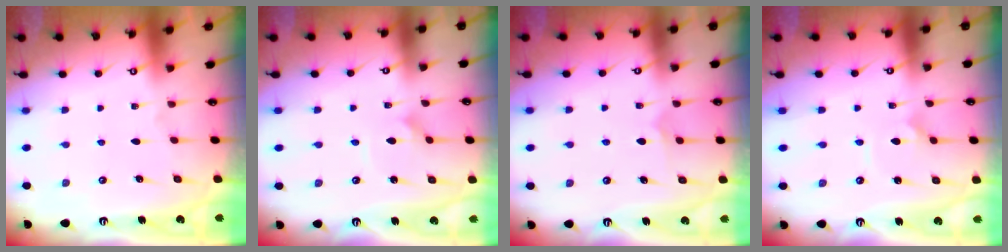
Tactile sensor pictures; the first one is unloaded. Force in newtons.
{"total": 1.8, "press": 1.8, "slide": 0.0}
{"total": 4.4, "press": 4.4, "slide": 0.1}
{"total": 2.6, "press": 2.6, "slide": 0.2}